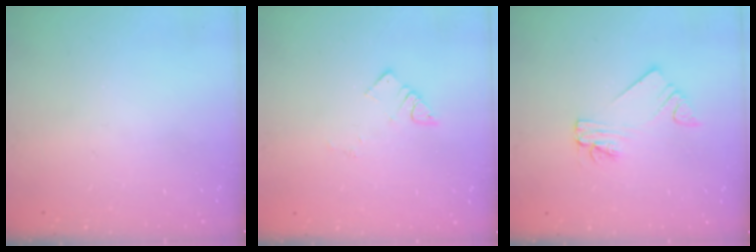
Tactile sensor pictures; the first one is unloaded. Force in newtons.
{"total": 3.6, "press": 3.6, "slide": 0.3}
{"total": 2.2, "press": 2.2, "slide": 0.1}